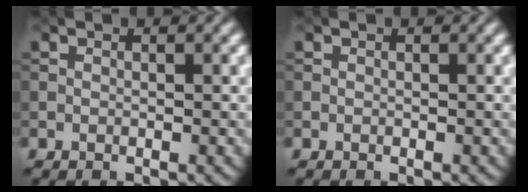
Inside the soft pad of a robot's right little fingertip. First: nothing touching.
{"total": 0.0}